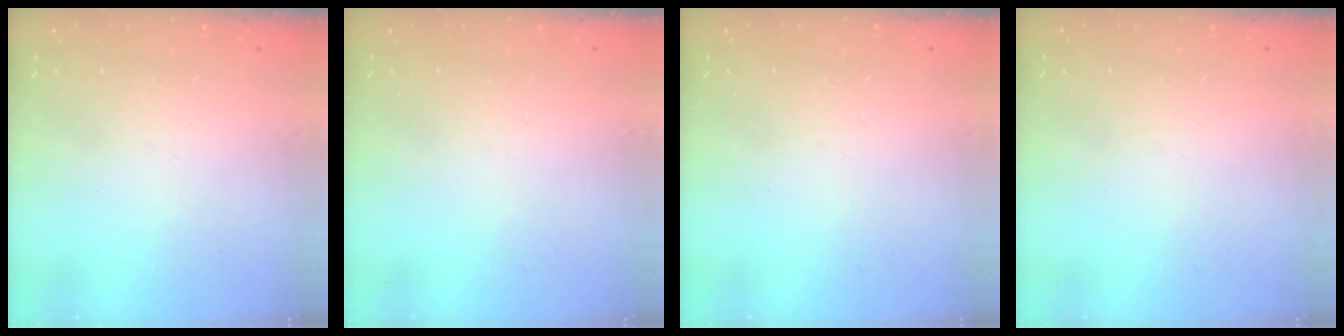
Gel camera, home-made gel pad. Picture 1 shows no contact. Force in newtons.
{"total": 0.0}
{"total": 0.0}
{"total": 0.0}